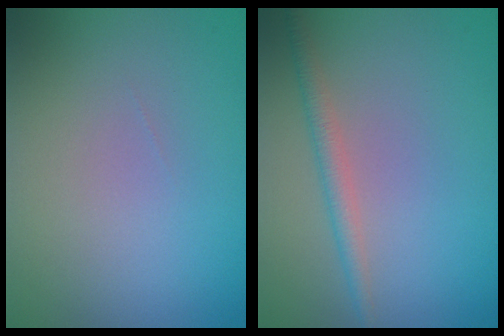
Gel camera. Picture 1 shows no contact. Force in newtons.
{"total": 2.0, "press": 2.0, "slide": 0.0}